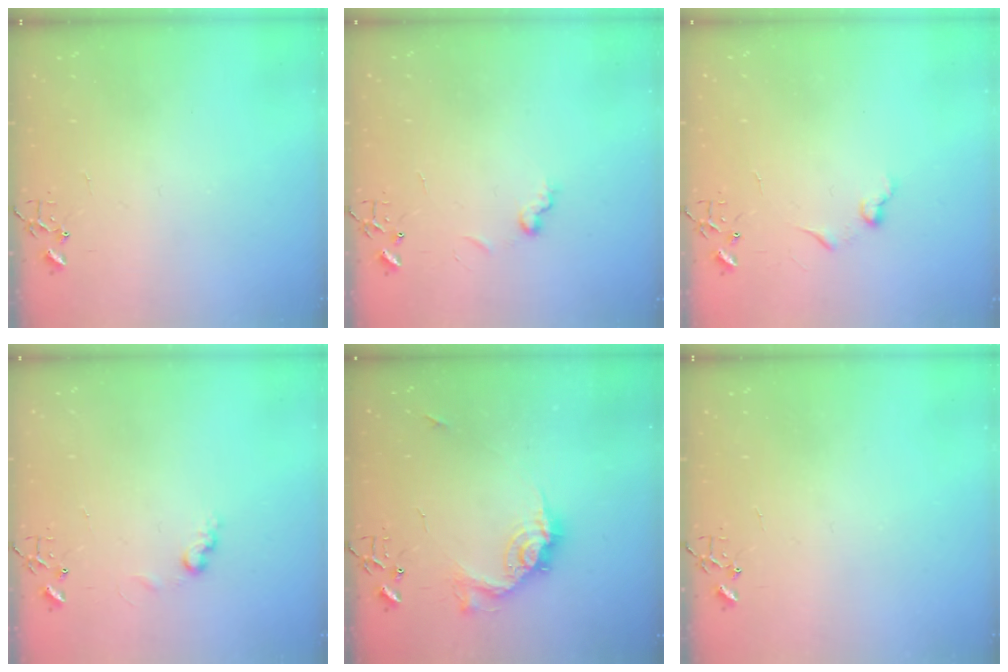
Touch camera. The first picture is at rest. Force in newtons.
{"total": 6.9, "press": 6.9, "slide": 0.7}
{"total": 6.3, "press": 6.3, "slide": 0.5}
{"total": 6.4, "press": 6.4, "slide": 0.5}
{"total": 14.2, "press": 14.2, "slide": 1.3}
{"total": 0.0}